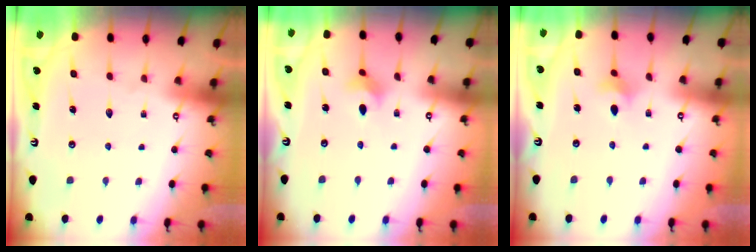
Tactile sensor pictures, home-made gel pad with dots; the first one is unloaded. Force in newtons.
{"total": 2.7, "press": 2.7, "slide": 0.5}
{"total": 3.7, "press": 3.7, "slide": 0.7}